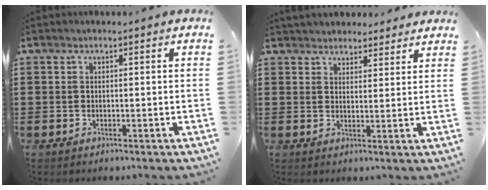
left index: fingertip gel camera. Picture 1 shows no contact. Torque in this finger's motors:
{"motor_torque": [1.11, -1.02, 0.96, 0.20]}